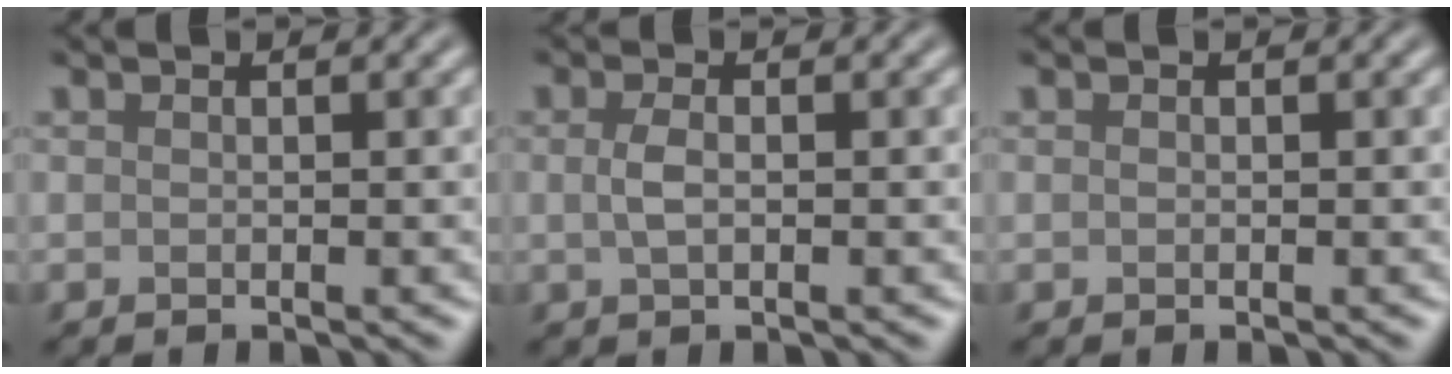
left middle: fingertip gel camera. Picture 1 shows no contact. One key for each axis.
{"total": 1.6, "fx": 0.0, "fy": 0.8, "fz": 1.4, "tx": -0.039, "ty": 0.001, "tz": -0.001}
{"total": 0.0}